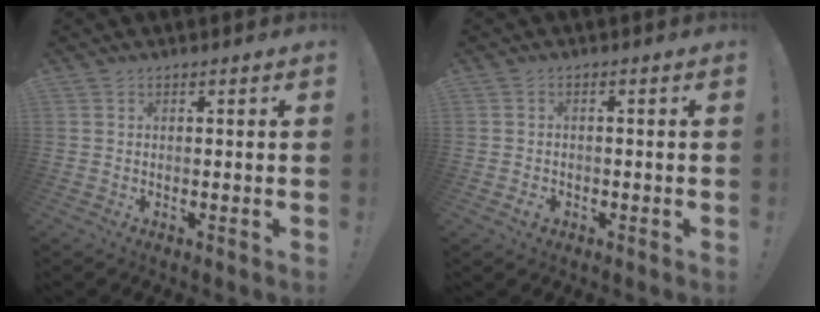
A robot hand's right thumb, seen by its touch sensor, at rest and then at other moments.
{"total": 2.2, "force": [-1.1, 1.6, 1.0], "torque": [-0.011, -0.004, -0.023]}